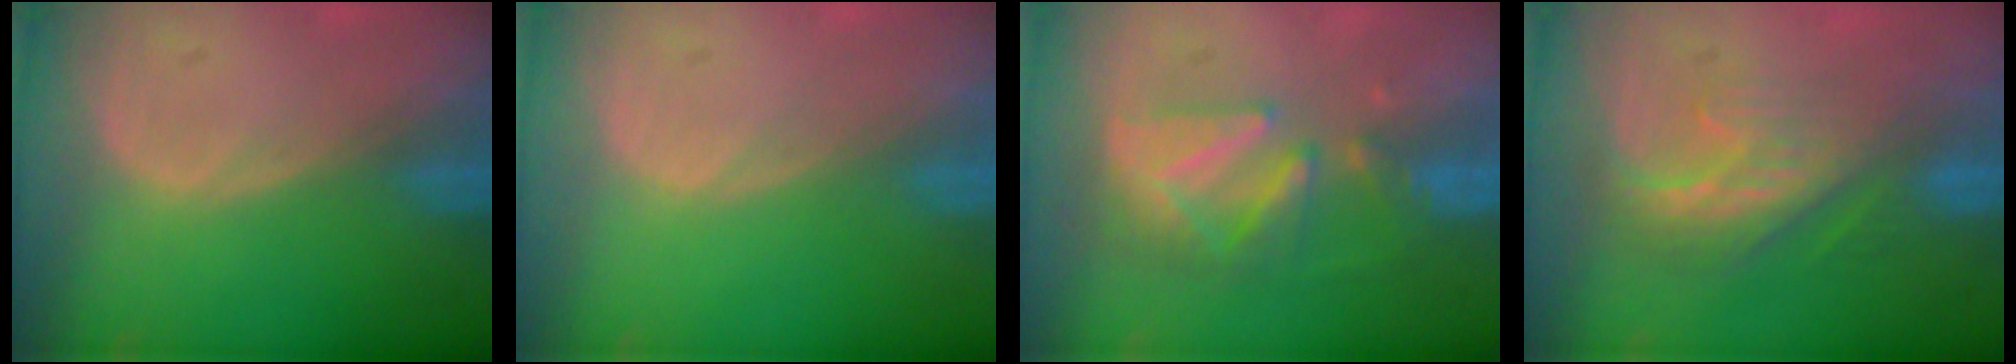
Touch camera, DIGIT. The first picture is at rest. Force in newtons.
{"total": 0.0}
{"total": 8.4, "press": 7.7, "slide": 3.5}
{"total": 8.3, "press": 7.1, "slide": 4.3}